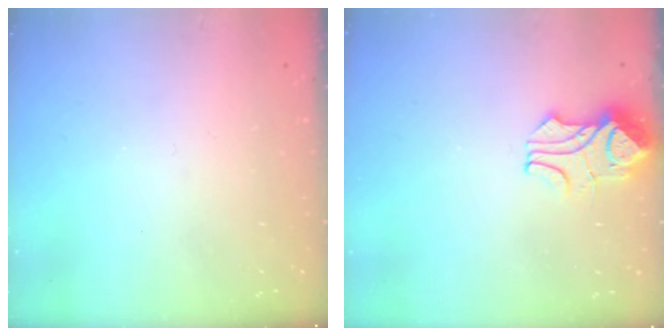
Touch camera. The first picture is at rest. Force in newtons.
{"total": 3.4, "press": 3.3, "slide": 1.1}